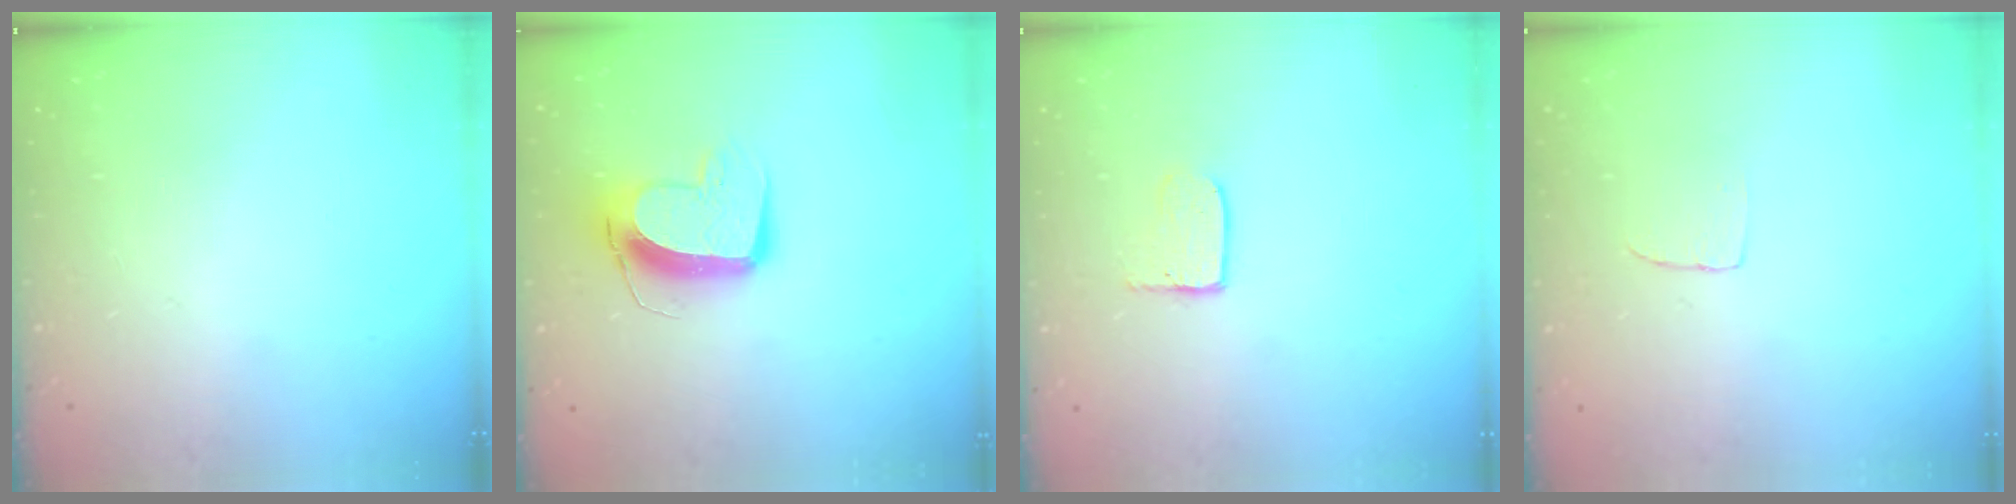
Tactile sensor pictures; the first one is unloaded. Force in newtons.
{"total": 11.8, "press": 11.7, "slide": 1.1}
{"total": 4.0, "press": 4.0, "slide": 0.4}
{"total": 2.4, "press": 2.4, "slide": 0.1}